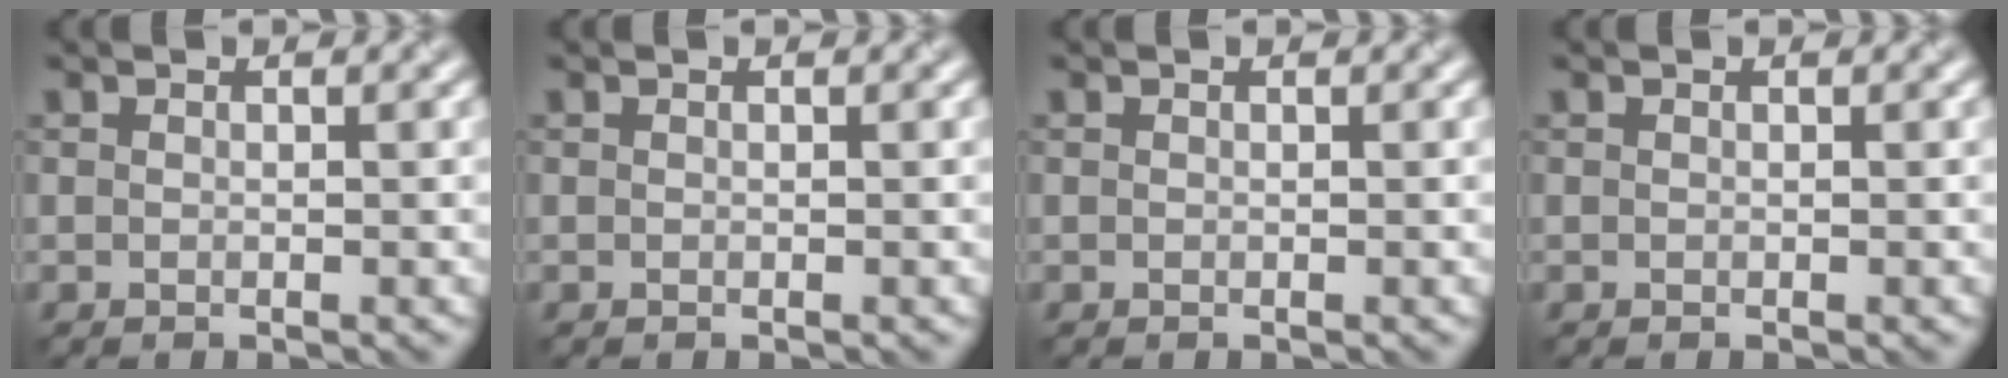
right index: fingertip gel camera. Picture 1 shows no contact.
{"total": 0.0}
{"total": 0.0}
{"total": 0.0}